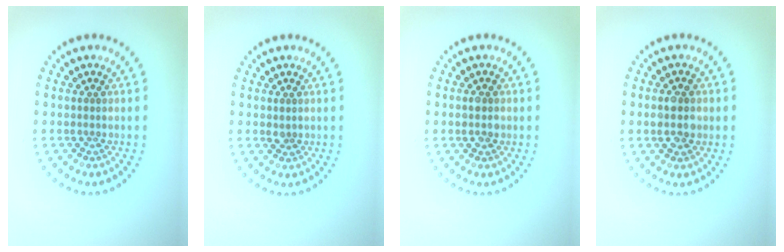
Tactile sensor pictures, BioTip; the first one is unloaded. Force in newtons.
{"total": 0.6, "press": 0.6, "slide": 0.2}
{"total": 1.8, "press": 1.8, "slide": 0.1}
{"total": 2.9, "press": 2.9, "slide": 0.2}